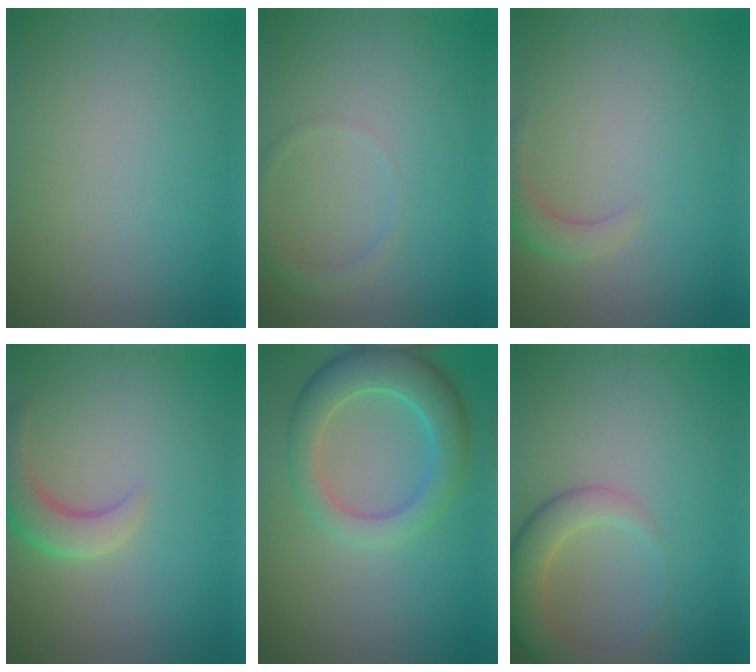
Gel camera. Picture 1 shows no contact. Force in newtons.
{"total": 1.4, "press": 1.4, "slide": 0.0}
{"total": 2.3, "press": 2.3, "slide": 0.3}
{"total": 3.5, "press": 3.5, "slide": 0.4}
{"total": 6.2, "press": 6.2, "slide": 0.3}
{"total": 4.8, "press": 4.8, "slide": 0.4}